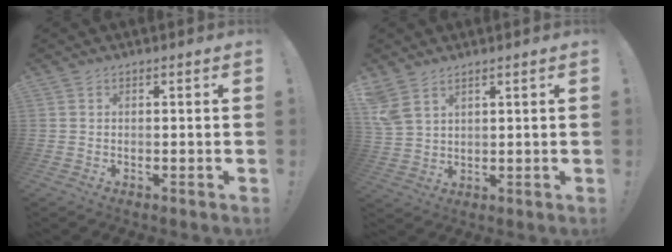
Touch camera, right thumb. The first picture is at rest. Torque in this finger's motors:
{"motor_torque": [0.00, 0.25, 0.19, 0.10, 0.08]}